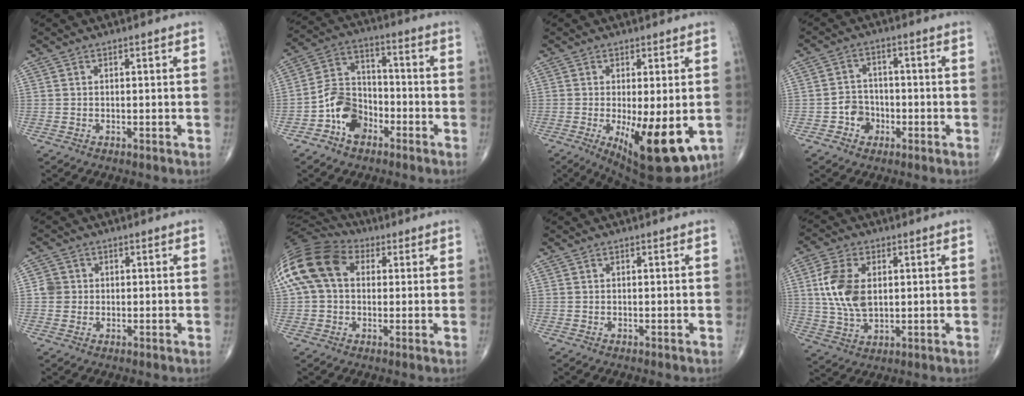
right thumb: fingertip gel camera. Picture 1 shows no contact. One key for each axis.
{"total": 10.3, "fx": -4.8, "fy": 7.1, "fz": 5.6, "tx": -0.081, "ty": 0.042, "tz": -0.094}
{"total": 14.5, "fx": -3.8, "fy": 4.9, "fz": 13.1, "tx": -0.180, "ty": -0.027, "tz": -0.040}
{"total": 5.1, "fx": -1.9, "fy": 4.4, "fz": 1.8, "tx": 0.000, "ty": 0.018, "tz": -0.037}
{"total": 3.0, "fx": 0.1, "fy": 2.9, "fz": 0.6, "tx": 0.010, "ty": 0.006, "tz": -0.001}
{"total": 17.3, "fx": 3.9, "fy": 12.3, "fz": 11.5, "tx": -0.249, "ty": 0.043, "tz": 0.062}
{"total": 0.0}
{"total": 11.1, "fx": 1.8, "fy": 6.8, "fz": 8.7, "tx": -0.174, "ty": -0.004, "tz": 0.038}